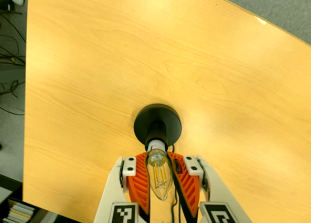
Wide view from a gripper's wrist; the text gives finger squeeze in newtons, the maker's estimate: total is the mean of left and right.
{"total": 20.3, "left": 19.5, "right": 21.0}